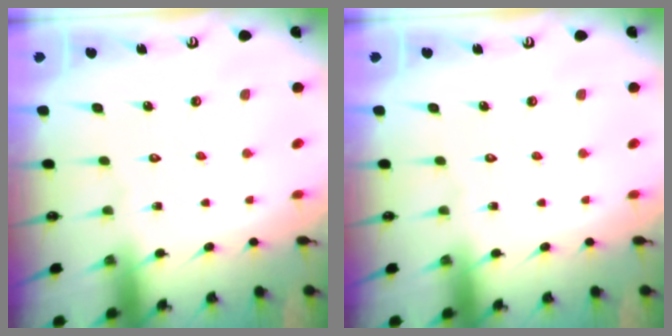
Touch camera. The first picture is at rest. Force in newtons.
{"total": 0.0}